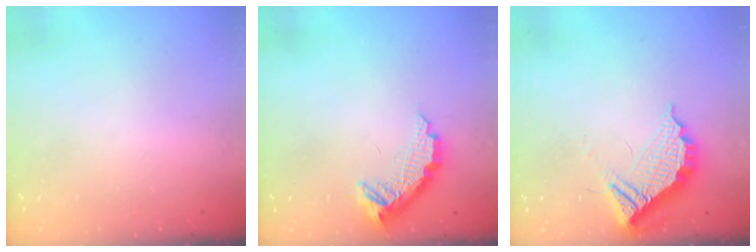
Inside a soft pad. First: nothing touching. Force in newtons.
{"total": 11.1, "press": 11.1, "slide": 0.3}
{"total": 11.2, "press": 11.2, "slide": 0.9}